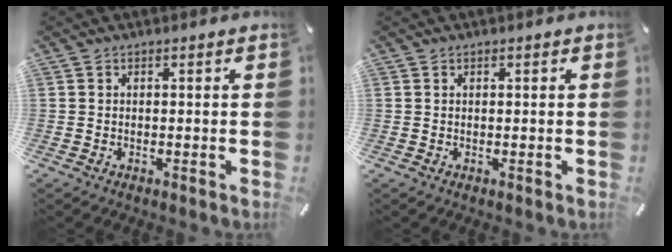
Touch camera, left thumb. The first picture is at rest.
{"total": 0.0}